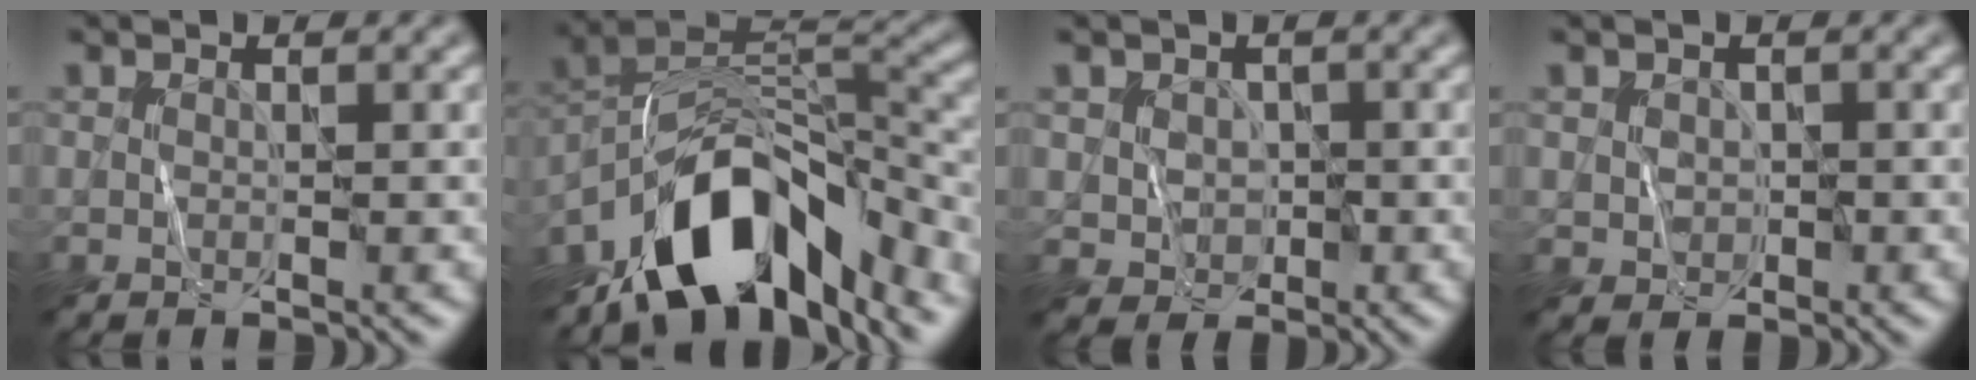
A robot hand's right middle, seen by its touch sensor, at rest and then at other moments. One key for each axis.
{"total": 12.0, "fx": -7.7, "fy": 5.3, "fz": 7.6, "tx": -0.116, "ty": 0.012, "tz": -0.147}
{"total": 2.4, "fx": 0.2, "fy": 2.3, "fz": 0.6, "tx": -0.003, "ty": -0.004, "tz": 0.003}
{"total": 1.6, "fx": 0.3, "fy": 1.5, "fz": 0.4, "tx": -0.002, "ty": -0.003, "tz": 0.005}